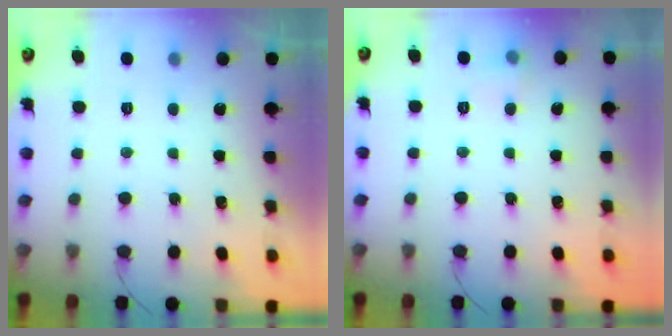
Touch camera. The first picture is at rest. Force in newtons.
{"total": 5.0, "press": 3.7, "slide": 3.5}